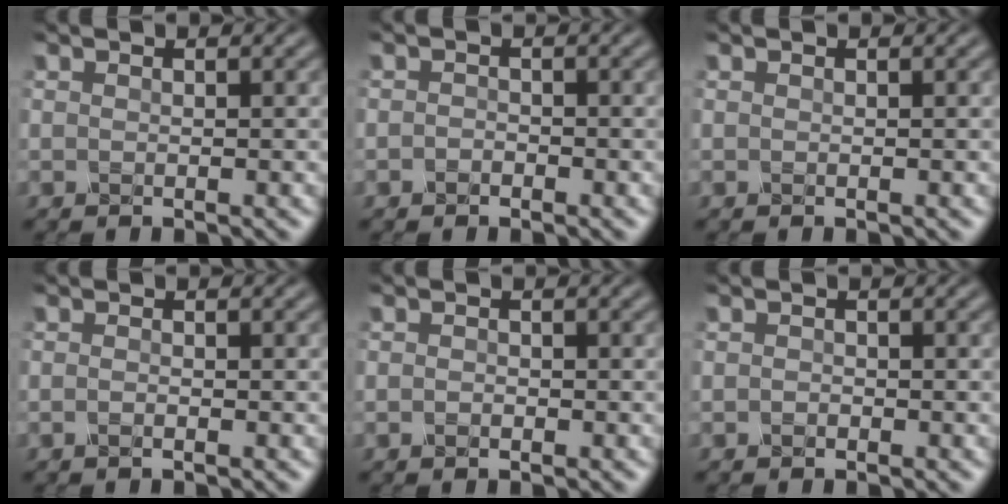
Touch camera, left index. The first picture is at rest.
{"total": 0.8, "force": [-0.4, 0.6, 0.4], "torque": [-0.007, -0.001, -0.010]}
{"total": 0.0}
{"total": 0.7, "force": [-0.3, 0.2, 0.6], "torque": [-0.012, -0.002, -0.006]}
{"total": 0.8, "force": [-0.3, 0.5, 0.5], "torque": [-0.010, -0.001, -0.006]}
{"total": 0.6, "force": [-0.2, 0.5, 0.3], "torque": [-0.005, -0.002, -0.005]}